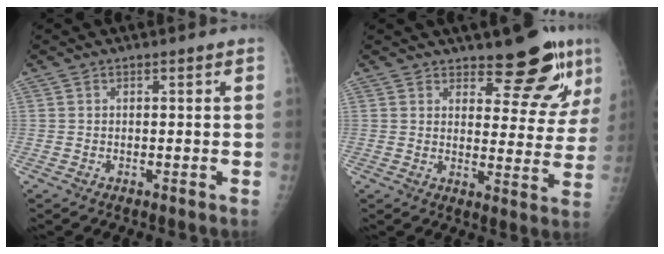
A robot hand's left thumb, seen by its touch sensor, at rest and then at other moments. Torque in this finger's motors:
{"motor_torque": [0.07, 0.05, 0.61, -0.30, 0.00]}